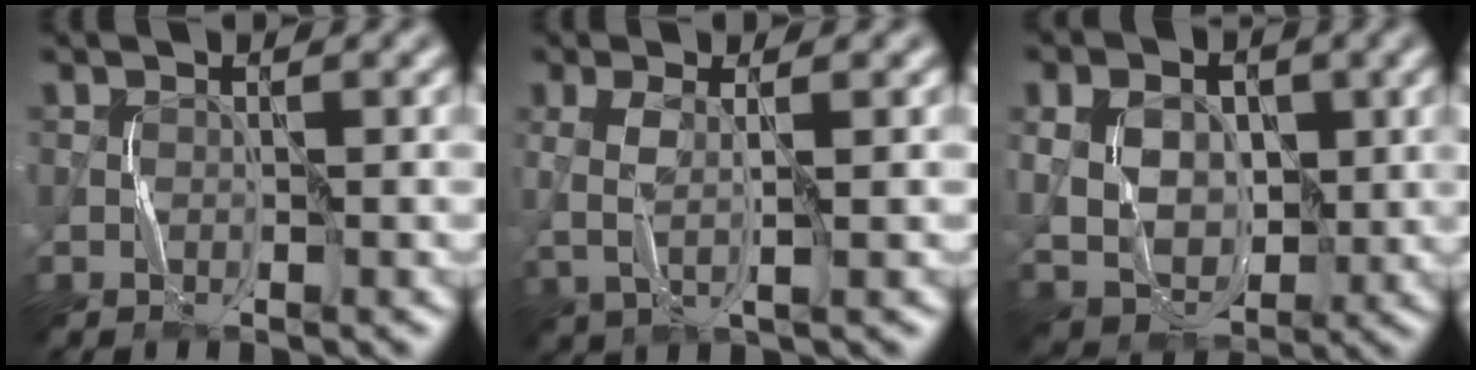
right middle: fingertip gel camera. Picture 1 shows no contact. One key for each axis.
{"total": 2.9, "fx": 0.2, "fy": 0.7, "fz": 2.8, "tx": -0.064, "ty": -0.001, "tz": 0.007}
{"total": 6.4, "fx": 0.9, "fy": 4.7, "fz": 4.2, "tx": -0.086, "ty": -0.004, "tz": 0.020}